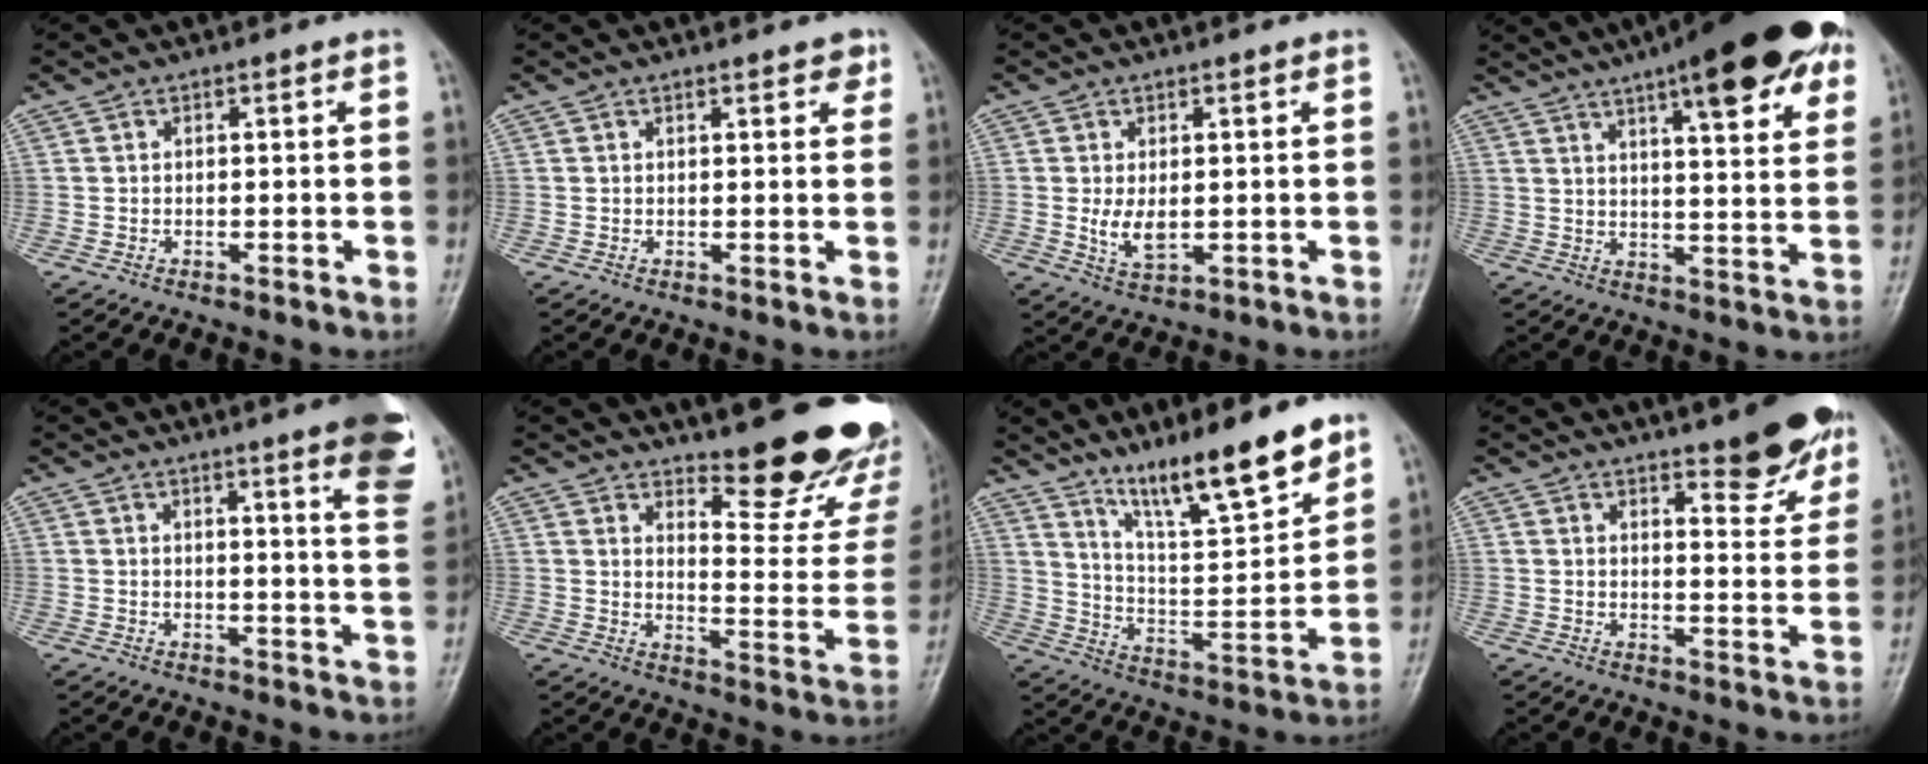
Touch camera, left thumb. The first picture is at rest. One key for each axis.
{"total": 2.4, "fx": 1.7, "fy": 1.0, "fz": 1.4, "tx": -0.006, "ty": -0.006, "tz": 0.018}
{"total": 4.3, "fx": 0.2, "fy": 2.4, "fz": 3.6, "tx": -0.062, "ty": -0.012, "tz": 0.012}
{"total": 22.6, "fx": 12.6, "fy": 5.7, "fz": 17.9, "tx": -0.231, "ty": -0.020, "tz": 0.168}
{"total": 12.3, "fx": 7.5, "fy": 1.4, "fz": 9.6, "tx": -0.101, "ty": -0.035, "tz": 0.078}
{"total": 20.0, "fx": 15.9, "fy": 5.5, "fz": 10.7, "tx": -0.098, "ty": -0.148, "tz": 0.203}
{"total": 16.7, "fx": 12.3, "fy": 3.1, "fz": 10.9, "tx": -0.154, "ty": -0.078, "tz": 0.218}
{"total": 10.6, "fx": 7.4, "fy": 3.2, "fz": 6.9, "tx": -0.061, "ty": -0.047, "tz": 0.096}